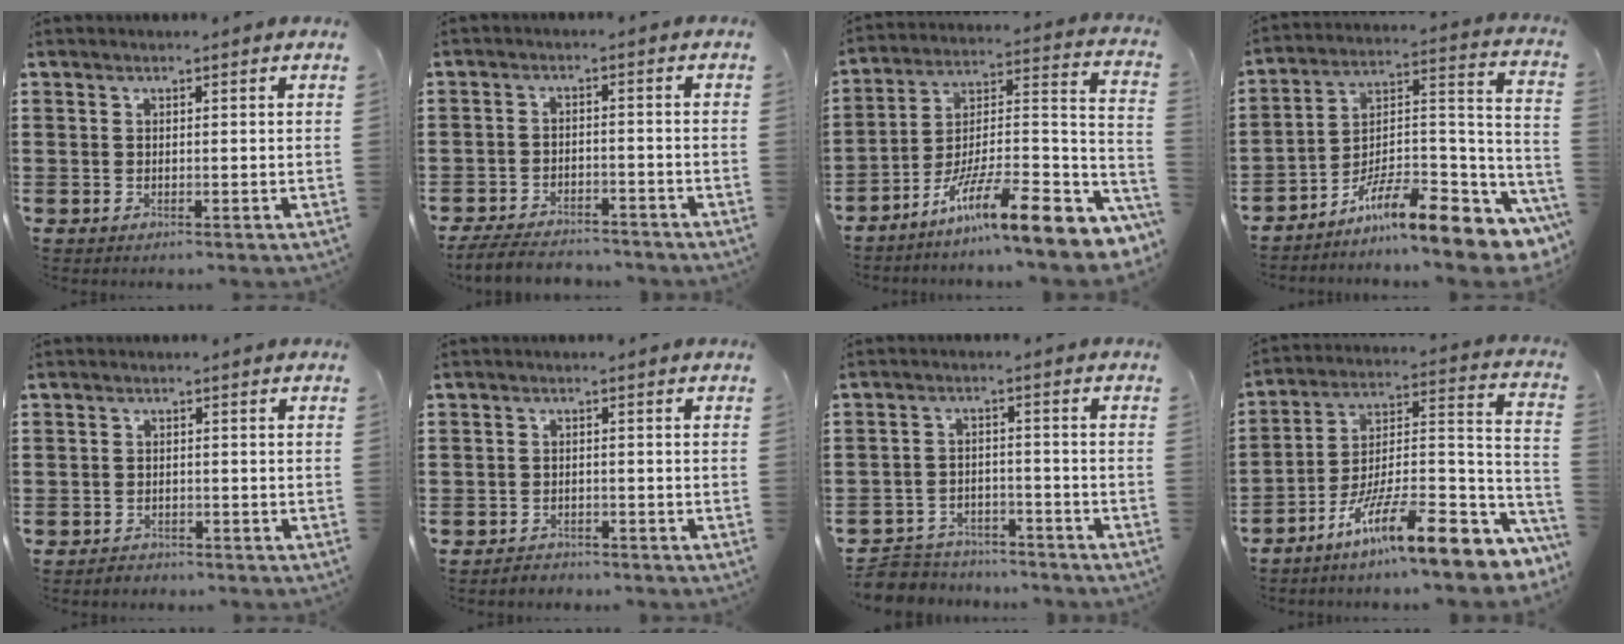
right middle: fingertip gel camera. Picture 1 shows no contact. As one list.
[{"total": 4.5, "force": [-4.3, 0.8, 1.1], "torque": [-0.031, -0.001, -0.090]}, {"total": 12.4, "force": [-7.8, 1.8, 9.4], "torque": [-0.148, -0.006, -0.144]}, {"total": 11.4, "force": [-8.3, 2.5, 7.5], "torque": [-0.113, 0.016, -0.154]}, {"total": 1.5, "force": [-1.3, 0.6, -0.2], "torque": [0.001, 0.005, -0.032]}, {"total": 2.0, "force": [-1.9, 0.6, -0.3], "torque": [0.001, 0.004, -0.045]}, {"total": 4.7, "force": [-4.6, 1.0, 0.2], "torque": [-0.018, 0.006, -0.099]}, {"total": 13.5, "force": [-8.5, 2.6, 10.1], "torque": [-0.156, 0.004, -0.153]}]